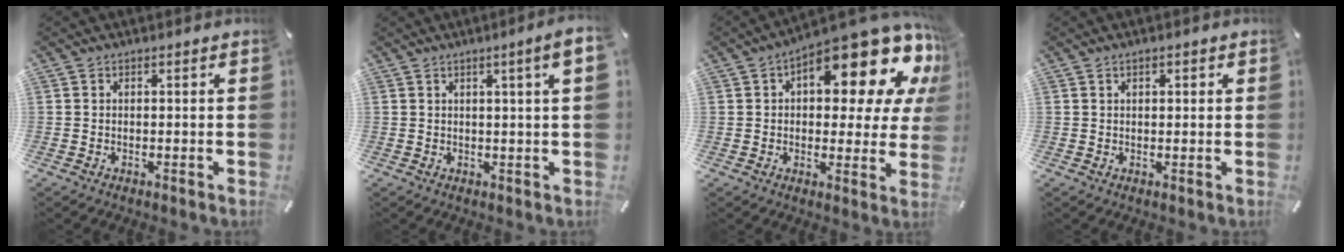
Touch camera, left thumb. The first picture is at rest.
{"total": 4.9, "force": [1.6, 0.2, 4.6], "torque": [-0.078, -0.003, 0.024]}
{"total": 18.0, "force": [10.1, 7.3, 13.0], "torque": [-0.164, -0.091, 0.158]}
{"total": 1.4, "force": [0.5, 0.8, 1.1], "torque": [-0.023, 0.006, 0.007]}